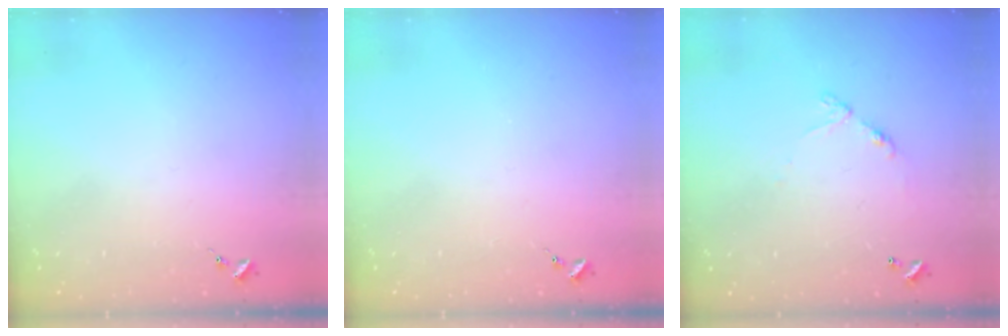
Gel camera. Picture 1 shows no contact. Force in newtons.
{"total": 0.0}
{"total": 6.8, "press": 6.8, "slide": 0.5}